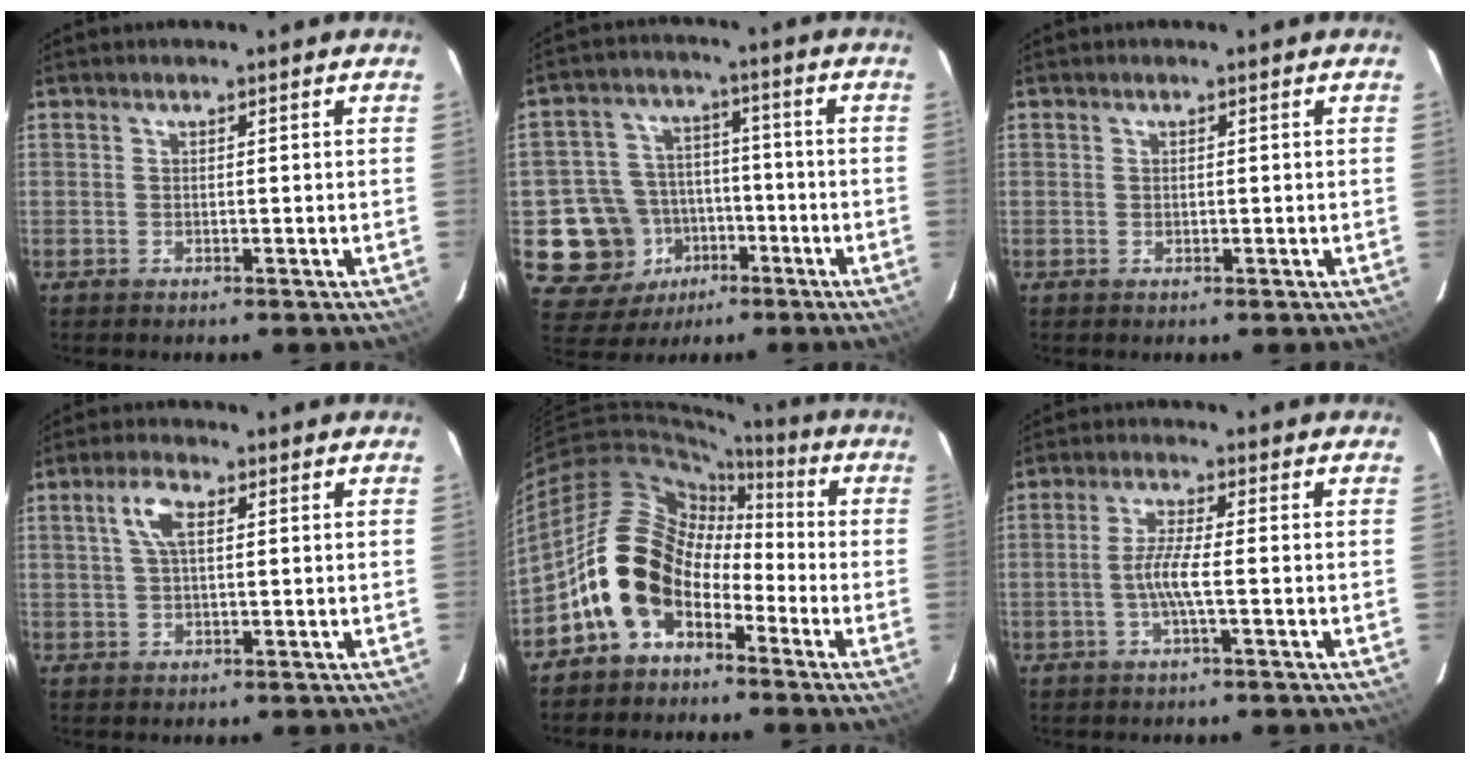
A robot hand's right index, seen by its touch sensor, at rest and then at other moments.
{"total": 13.1, "force": [-4.8, 11.6, 3.7], "torque": [-0.109, 0.029, -0.057]}
{"total": 0.0}
{"total": 4.7, "force": [1.4, 2.0, 4.0], "torque": [-0.079, 0.011, 0.026]}
{"total": 12.6, "force": [-5.6, 8.9, 7.0], "torque": [-0.133, 0.019, -0.098]}
{"total": 4.5, "force": [-1.2, -0.2, 4.3], "torque": [-0.090, 0.000, -0.025]}